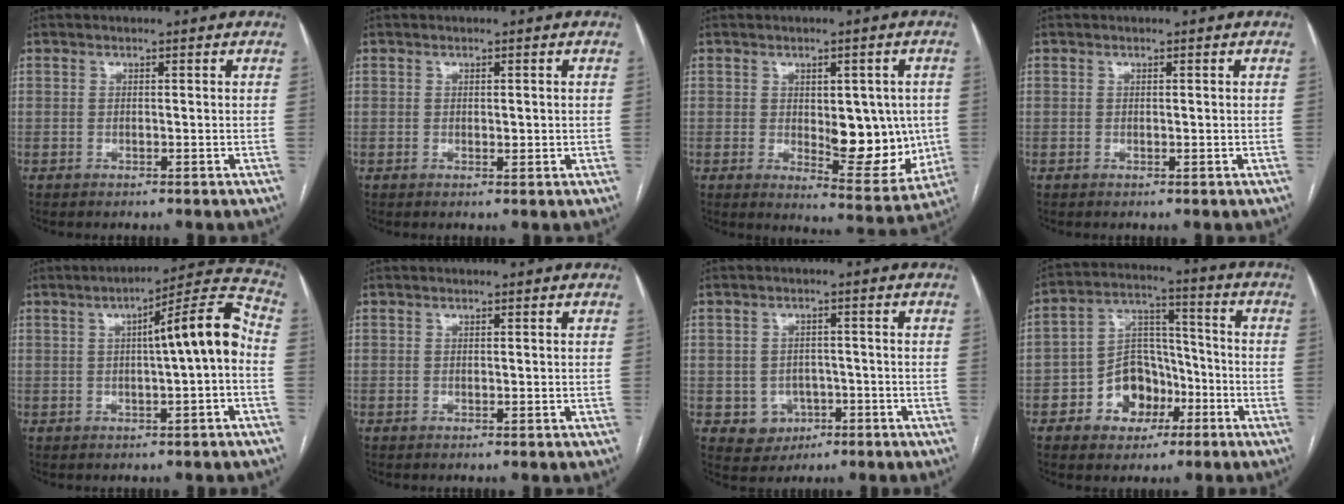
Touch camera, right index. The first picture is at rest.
{"total": 1.1, "force": [0.1, 0.5, 0.9], "torque": [-0.012, -0.003, 0.003]}
{"total": 11.6, "force": [-0.4, 5.0, 10.5], "torque": [-0.122, -0.005, 0.010]}
{"total": 0.0}
{"total": 9.8, "force": [-0.1, 0.4, 9.8], "torque": [-0.139, 0.029, -0.003]}
{"total": 0.0}
{"total": 4.7, "force": [-1.7, 4.2, 1.0], "torque": [-0.007, 0.009, -0.015]}
{"total": 9.7, "force": [-4.1, 7.2, 4.9], "torque": [-0.091, 0.032, -0.064]}